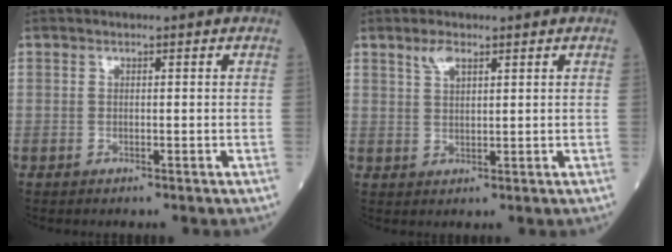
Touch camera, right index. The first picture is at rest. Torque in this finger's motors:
{"motor_torque": [0.00, 0.15, -0.02, 0.01]}